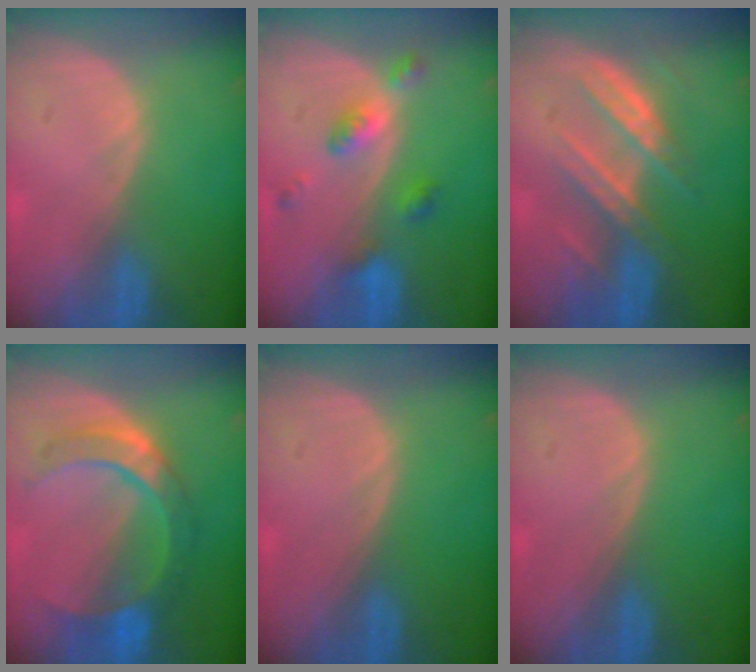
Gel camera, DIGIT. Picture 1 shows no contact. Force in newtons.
{"total": 5.2, "press": 4.7, "slide": 2.3}
{"total": 7.5, "press": 7.2, "slide": 1.9}
{"total": 7.9, "press": 7.9, "slide": 0.3}
{"total": 0.0}
{"total": 0.0}